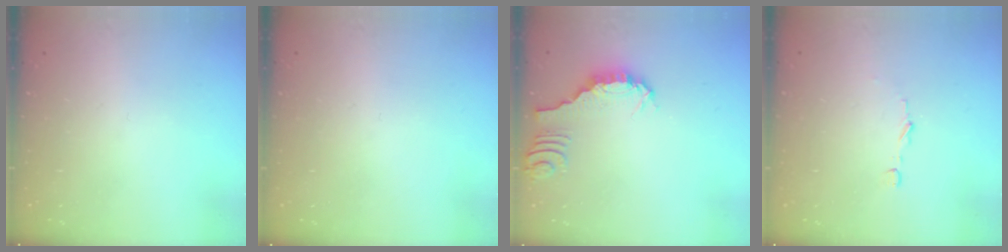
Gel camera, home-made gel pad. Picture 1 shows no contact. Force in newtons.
{"total": 0.0}
{"total": 1.3, "press": 1.3, "slide": 0.3}
{"total": 3.1, "press": 3.1, "slide": 0.3}